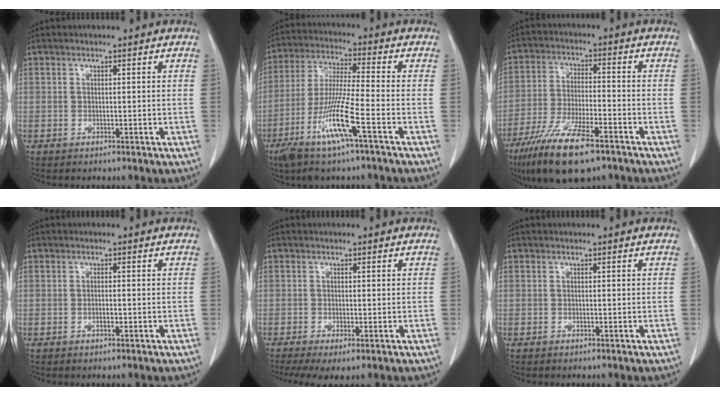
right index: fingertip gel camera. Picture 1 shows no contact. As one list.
[{"total": 12.7, "force": [-5.8, -0.1, 11.3], "torque": [-0.237, -0.024, -0.114]}, {"total": 14.4, "force": [-9.4, 3.5, 10.3], "torque": [-0.209, -0.026, -0.168]}, {"total": 1.4, "force": [-0.4, 0.6, 1.2], "torque": [-0.025, 0.002, -0.006]}, {"total": 6.4, "force": [-3.0, 2.3, 5.2], "torque": [-0.101, -0.012, -0.049]}, {"total": 0.0}]